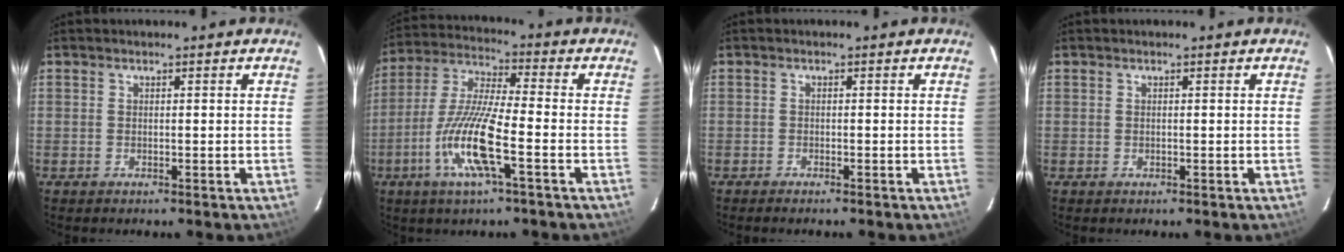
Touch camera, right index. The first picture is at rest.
{"total": 13.1, "force": [-4.8, 1.5, 12.1], "torque": [-0.256, -0.007, -0.100]}
{"total": 1.2, "force": [-1.1, 0.1, 0.5], "torque": [-0.016, -0.002, -0.020]}
{"total": 0.0}